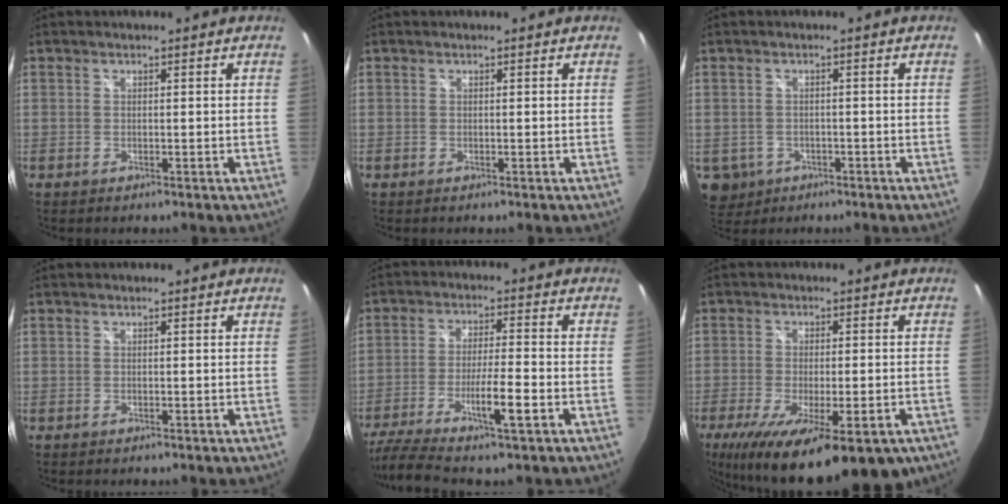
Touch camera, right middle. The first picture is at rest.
{"total": 0.0}
{"total": 6.5, "force": [-2.1, 5.7, 2.3], "torque": [-0.060, -0.009, -0.019]}
{"total": 0.0}
{"total": 12.2, "force": [-7.5, 0.7, 9.6], "torque": [-0.199, -0.024, -0.135]}
{"total": 21.0, "force": [-12.8, 6.6, 15.2], "torque": [-0.279, -0.069, -0.188]}